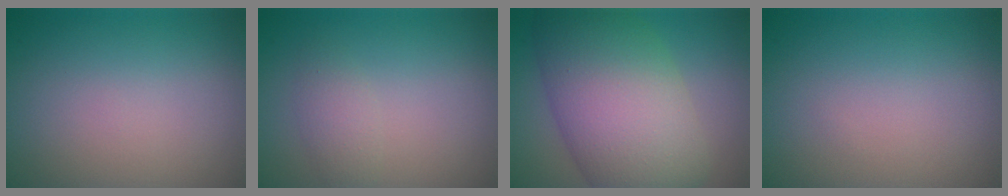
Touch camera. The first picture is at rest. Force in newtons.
{"total": 1.6, "press": 1.6, "slide": 0.1}
{"total": 12.1, "press": 12.1, "slide": 0.4}
{"total": 0.0}